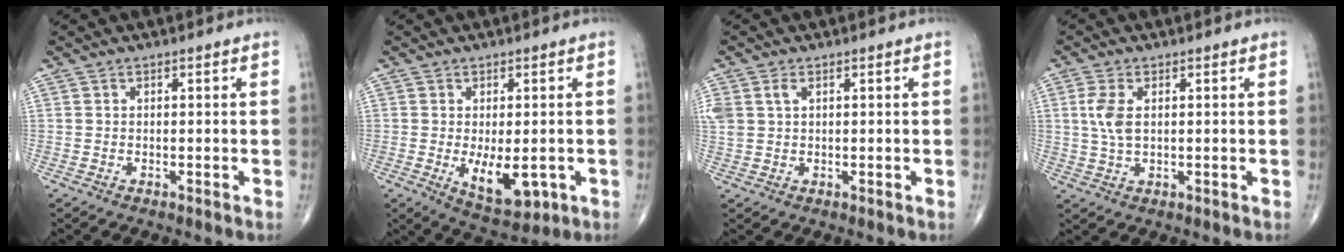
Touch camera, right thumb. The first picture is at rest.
{"total": 8.5, "force": [-1.8, 4.1, 7.2], "torque": [-0.091, -0.016, -0.013]}
{"total": 4.3, "force": [1.4, 2.8, 3.0], "torque": [-0.085, 0.013, 0.036]}
{"total": 4.9, "force": [1.0, 2.5, 4.1], "torque": [-0.098, 0.001, 0.019]}